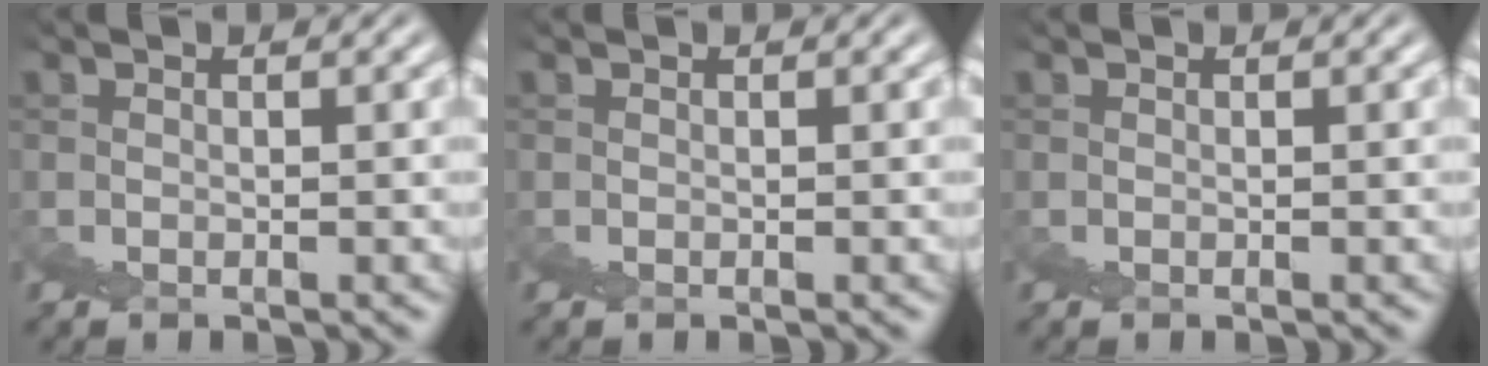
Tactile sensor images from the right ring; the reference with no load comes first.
{"total": 0.0}
{"total": 0.0}